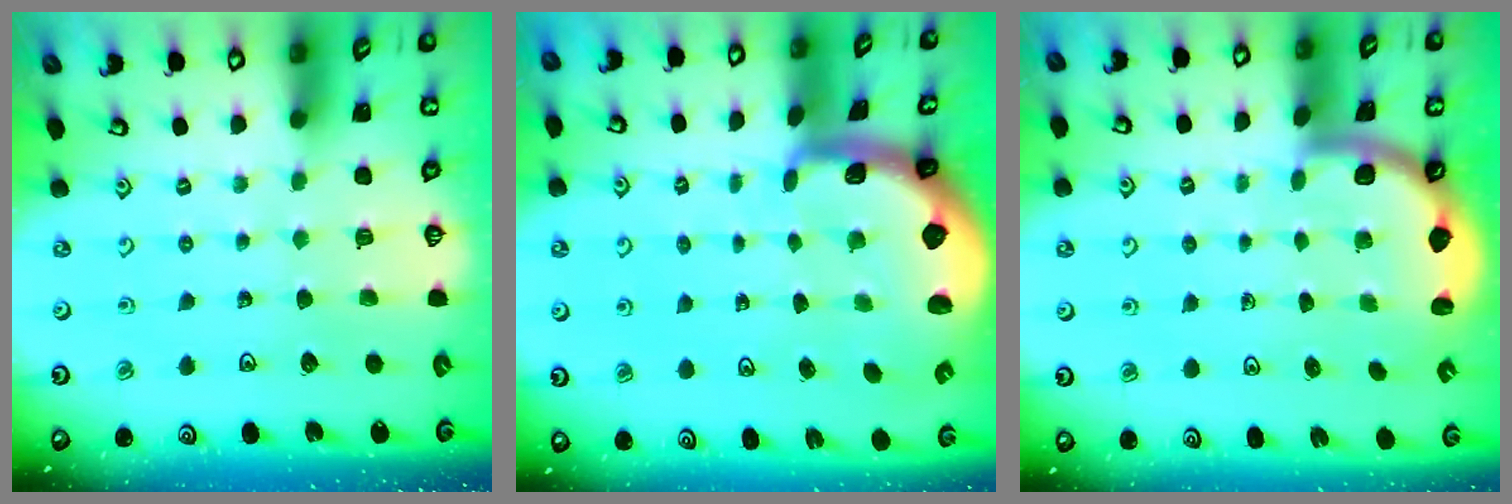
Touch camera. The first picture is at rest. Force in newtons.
{"total": 2.9, "press": 2.9, "slide": 0.5}
{"total": 1.8, "press": 1.8, "slide": 0.1}